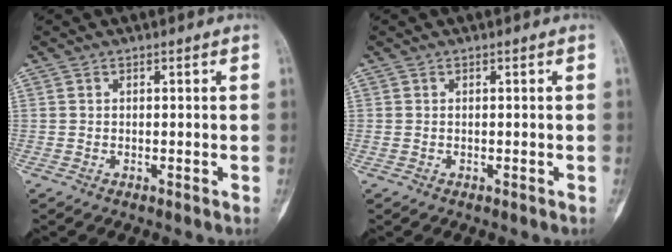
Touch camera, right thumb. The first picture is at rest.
{"total": 0.0}